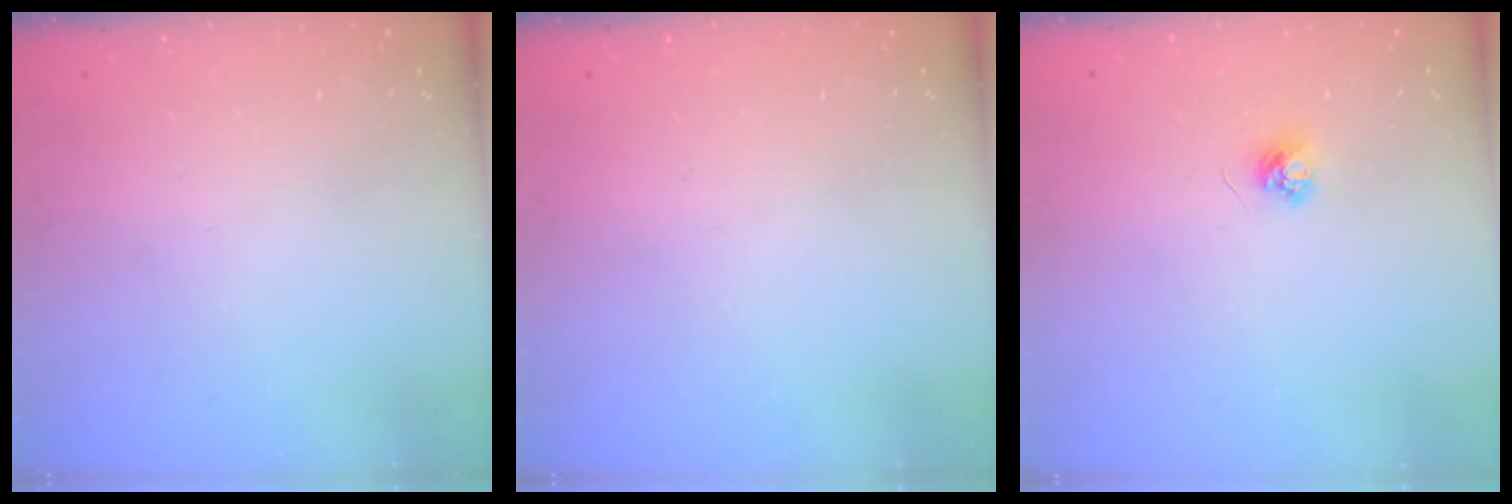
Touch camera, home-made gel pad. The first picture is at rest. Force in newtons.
{"total": 0.0}
{"total": 3.6, "press": 3.6, "slide": 0.4}